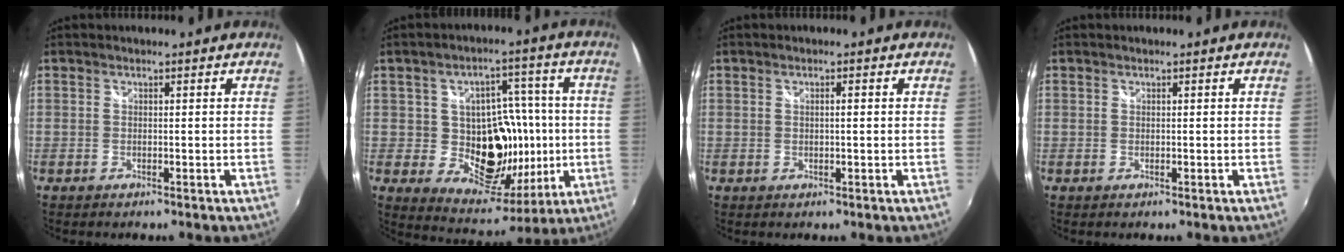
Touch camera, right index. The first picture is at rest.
{"total": 15.6, "force": [-0.9, 12.4, 9.4], "torque": [-0.163, 0.009, 0.006]}
{"total": 1.1, "force": [0.1, 0.0, 1.1], "torque": [-0.019, 0.002, 0.000]}
{"total": 0.0}